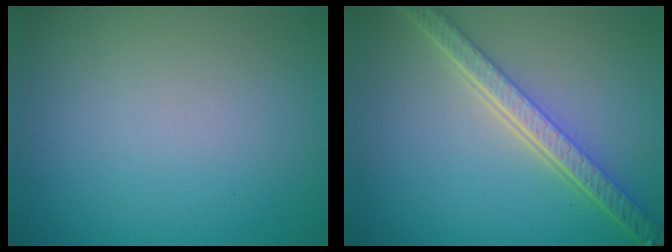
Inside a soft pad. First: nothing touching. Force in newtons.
{"total": 5.9, "press": 4.3, "slide": 4.0}